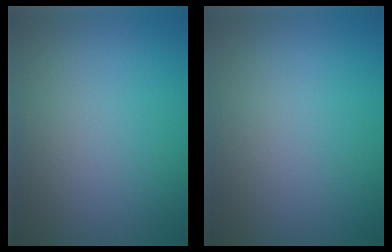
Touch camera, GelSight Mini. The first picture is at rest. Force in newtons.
{"total": 0.0}